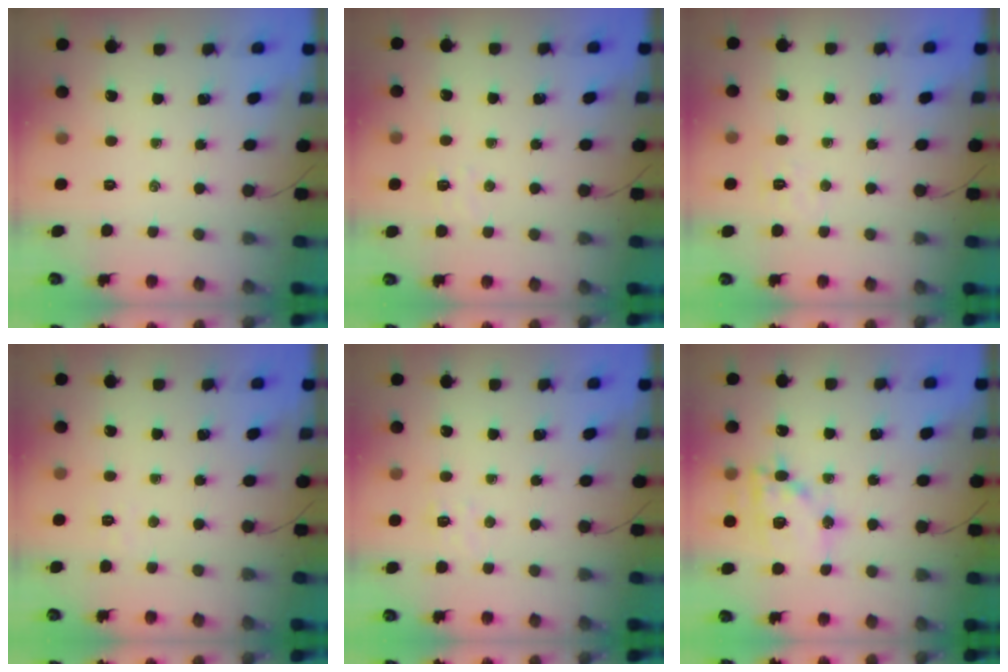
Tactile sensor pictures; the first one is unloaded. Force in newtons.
{"total": 3.3, "press": 3.1, "slide": 0.9}
{"total": 4.4, "press": 4.2, "slide": 1.1}
{"total": 2.8, "press": 2.7, "slide": 0.8}
{"total": 5.1, "press": 5.0, "slide": 0.8}
{"total": 15.1, "press": 15.0, "slide": 2.2}